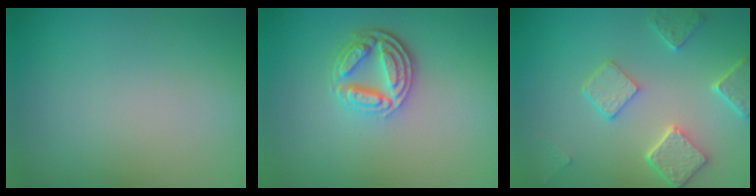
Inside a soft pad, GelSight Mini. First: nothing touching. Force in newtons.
{"total": 4.6, "press": 3.5, "slide": 3.0}
{"total": 4.6, "press": 3.6, "slide": 2.8}